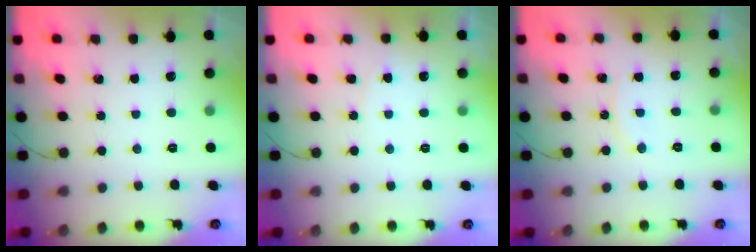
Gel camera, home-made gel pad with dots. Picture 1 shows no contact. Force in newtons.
{"total": 5.2, "press": 5.2, "slide": 0.5}
{"total": 6.1, "press": 6.1, "slide": 0.5}